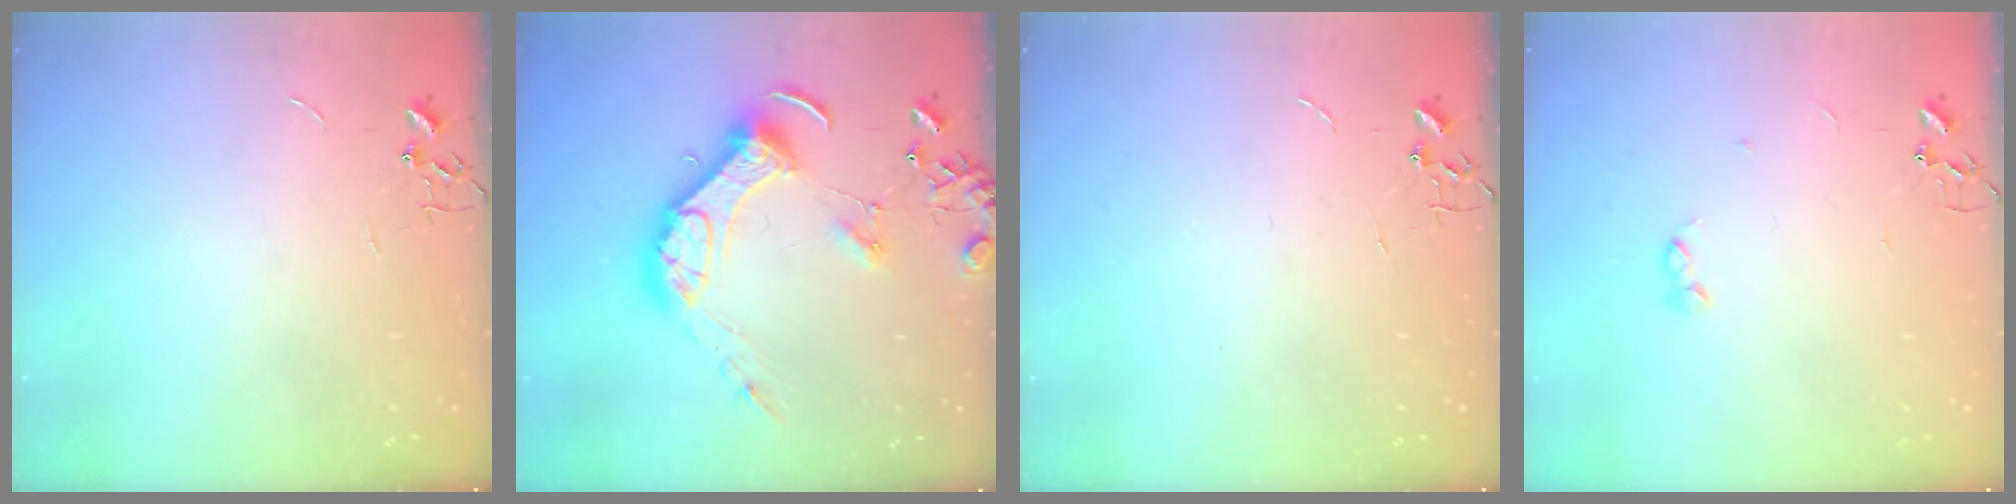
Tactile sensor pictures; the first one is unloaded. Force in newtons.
{"total": 16.4, "press": 16.3, "slide": 2.3}
{"total": 0.0}
{"total": 2.8, "press": 2.7, "slide": 0.5}